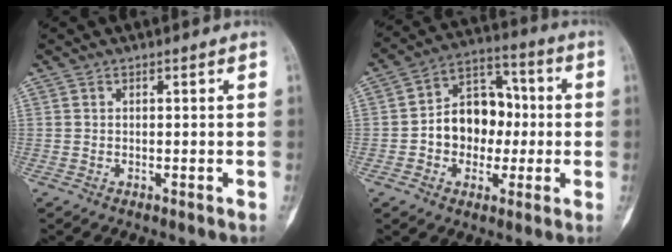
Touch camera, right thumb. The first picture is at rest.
{"total": 13.0, "force": [-0.9, 10.0, 8.3], "torque": [-0.087, 0.043, -0.022]}